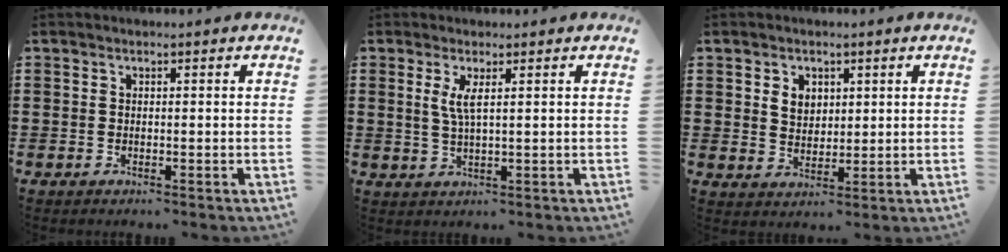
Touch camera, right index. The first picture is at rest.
{"total": 3.0, "force": [1.0, 0.2, 2.8], "torque": [-0.060, -0.001, 0.016]}
{"total": 3.2, "force": [1.3, 2.5, 1.5], "torque": [-0.038, 0.010, 0.023]}